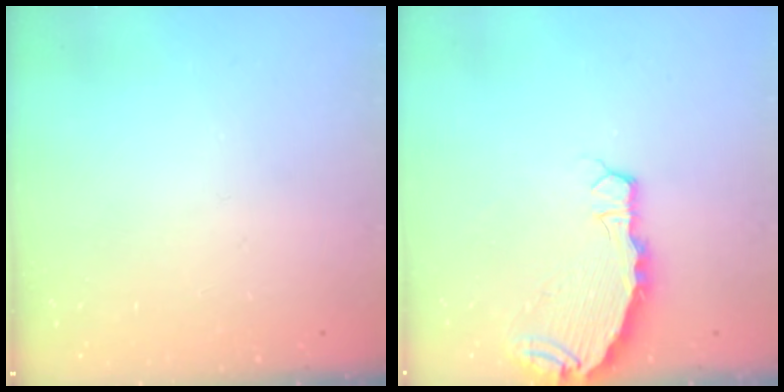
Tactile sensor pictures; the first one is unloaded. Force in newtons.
{"total": 5.6, "press": 5.6, "slide": 0.2}